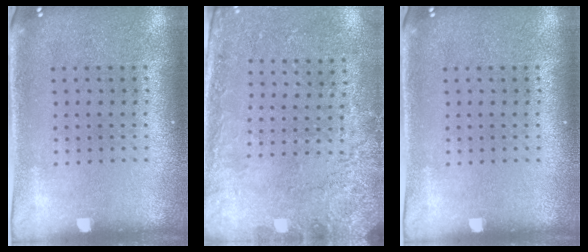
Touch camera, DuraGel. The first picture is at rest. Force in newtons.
{"total": 2.6, "press": 2.1, "slide": 1.5}
{"total": 0.0}